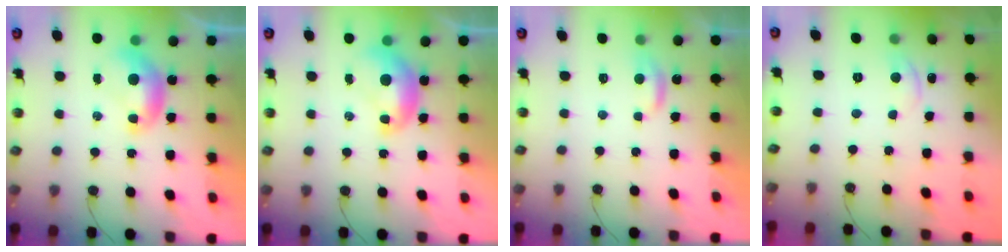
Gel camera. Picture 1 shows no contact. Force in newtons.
{"total": 1.6, "press": 1.6, "slide": 0.2}
{"total": 2.4, "press": 2.3, "slide": 0.4}
{"total": 0.9, "press": 0.7, "slide": 0.5}